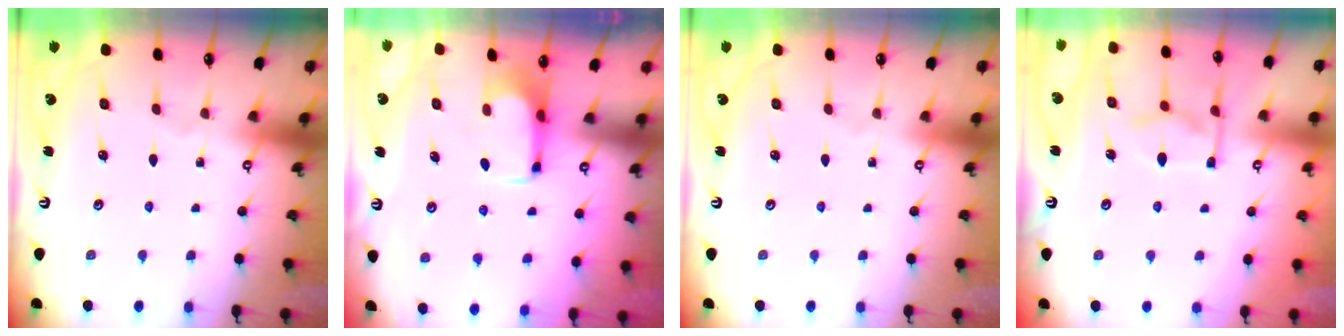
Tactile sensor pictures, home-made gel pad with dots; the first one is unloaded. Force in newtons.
{"total": 2.0, "press": 1.9, "slide": 0.4}
{"total": 0.0}
{"total": 8.1, "press": 8.0, "slide": 1.4}